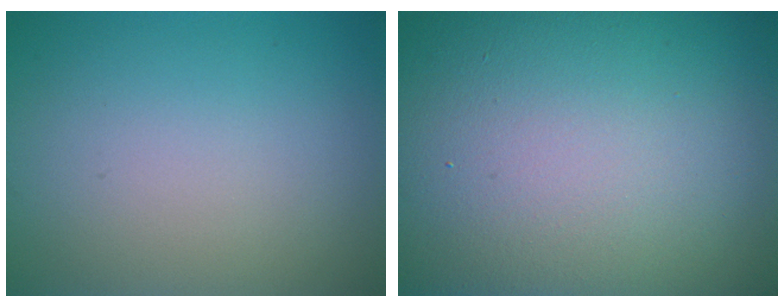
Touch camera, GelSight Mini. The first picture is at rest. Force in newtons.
{"total": 26.9, "press": 26.9, "slide": 1.3}